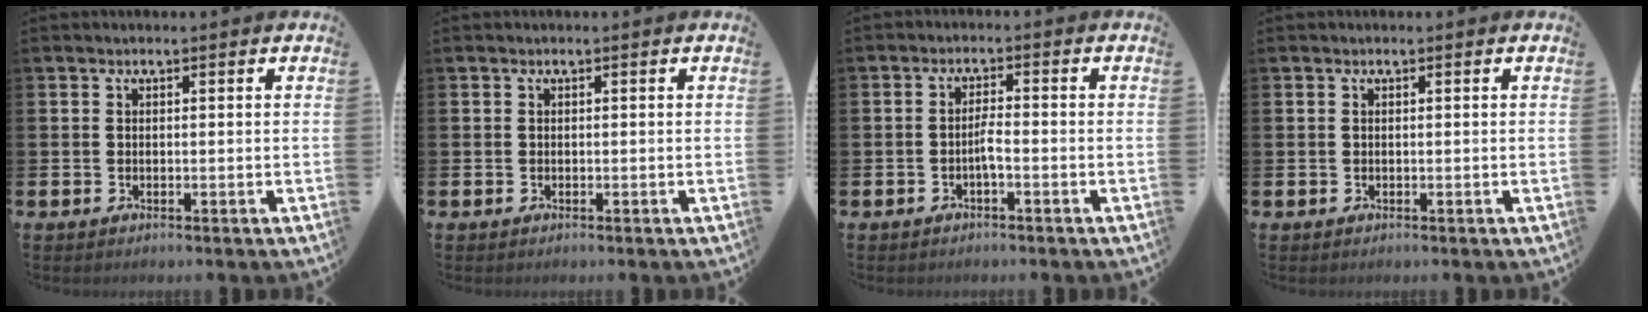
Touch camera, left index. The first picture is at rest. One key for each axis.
{"total": 0.0}
{"total": 1.8, "fx": -0.8, "fy": 0.1, "fz": 1.6, "tx": -0.032, "ty": 0.002, "tz": -0.015}
{"total": 0.0}